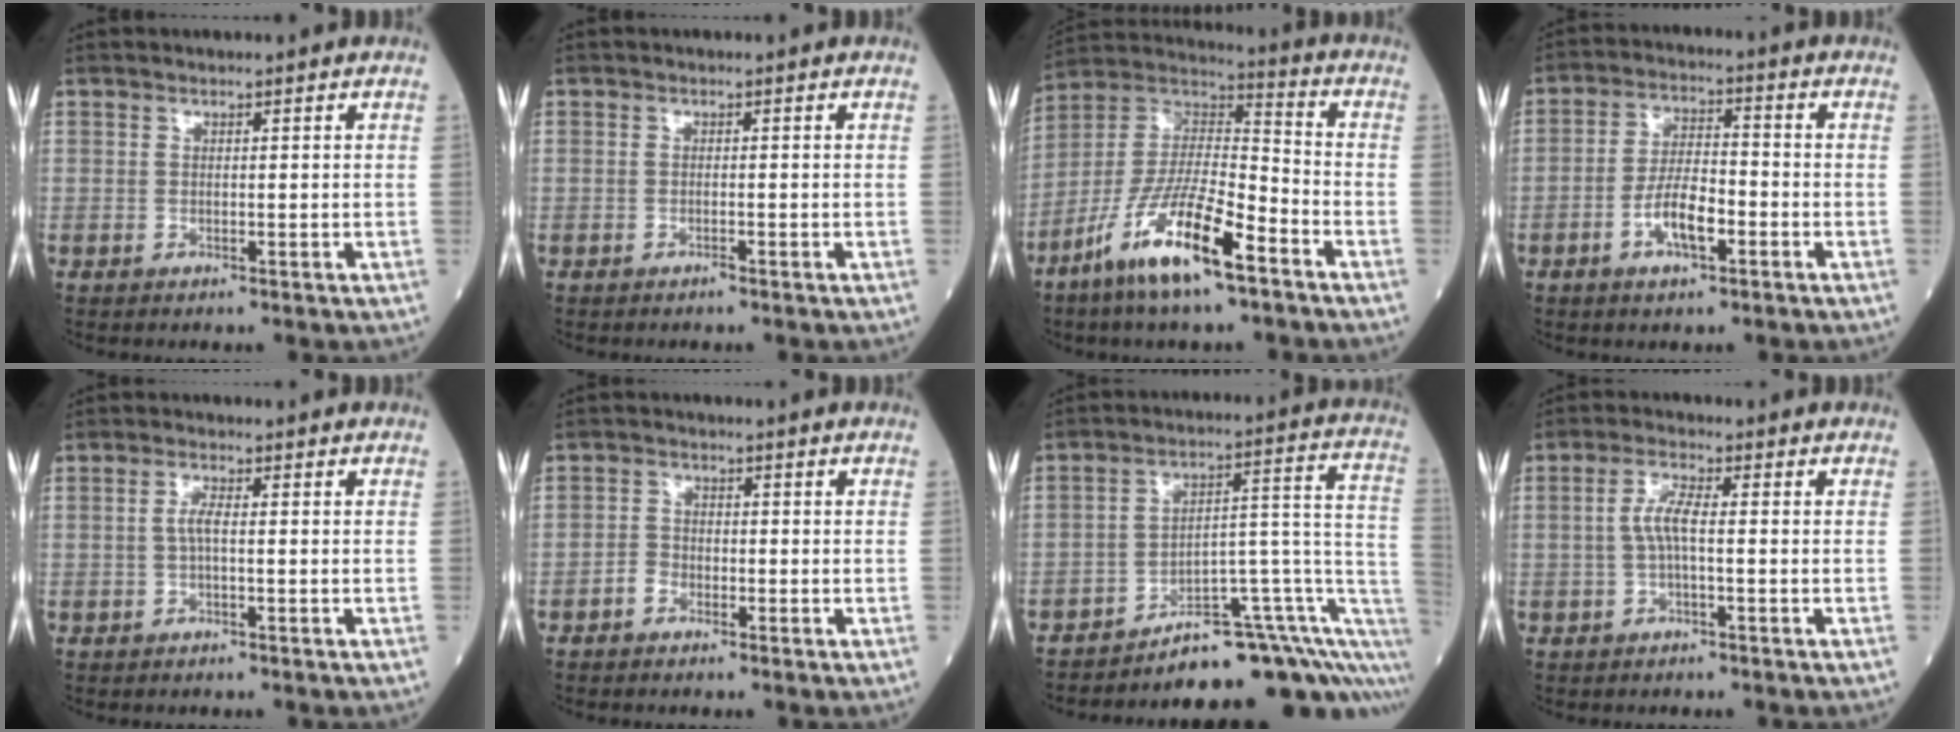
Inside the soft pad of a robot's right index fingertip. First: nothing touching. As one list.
[{"total": 0.7, "force": [-0.5, 0.1, 0.5], "torque": [-0.013, -0.001, -0.009]}, {"total": 15.9, "force": [-8.9, 2.8, 12.9], "torque": [-0.255, -0.017, -0.167]}, {"total": 6.9, "force": [-2.8, 2.2, 6.0], "torque": [-0.119, 0.005, -0.051]}, {"total": 2.0, "force": [-0.2, 0.2, 1.9], "torque": [-0.039, 0.003, -0.005]}, {"total": 2.2, "force": [-1.3, 1.5, 0.9], "torque": [-0.012, 0.007, -0.027]}, {"total": 16.8, "force": [-11.7, 4.3, 11.3], "torque": [-0.073, 0.076, -0.157]}, {"total": 3.7, "force": [-0.3, 0.5, 3.7], "torque": [-0.076, 0.008, -0.006]}]